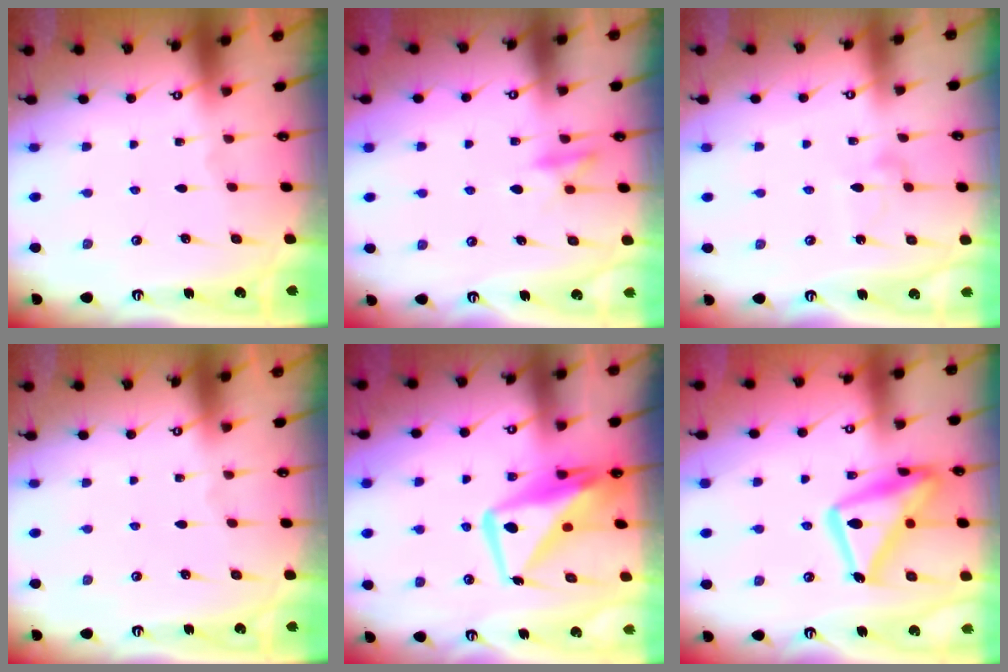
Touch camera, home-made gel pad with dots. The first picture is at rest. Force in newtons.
{"total": 9.5, "press": 9.4, "slide": 1.2}
{"total": 5.7, "press": 5.7, "slide": 0.4}
{"total": 0.0}
{"total": 13.0, "press": 12.9, "slide": 1.1}
{"total": 19.6, "press": 19.6, "slide": 1.5}